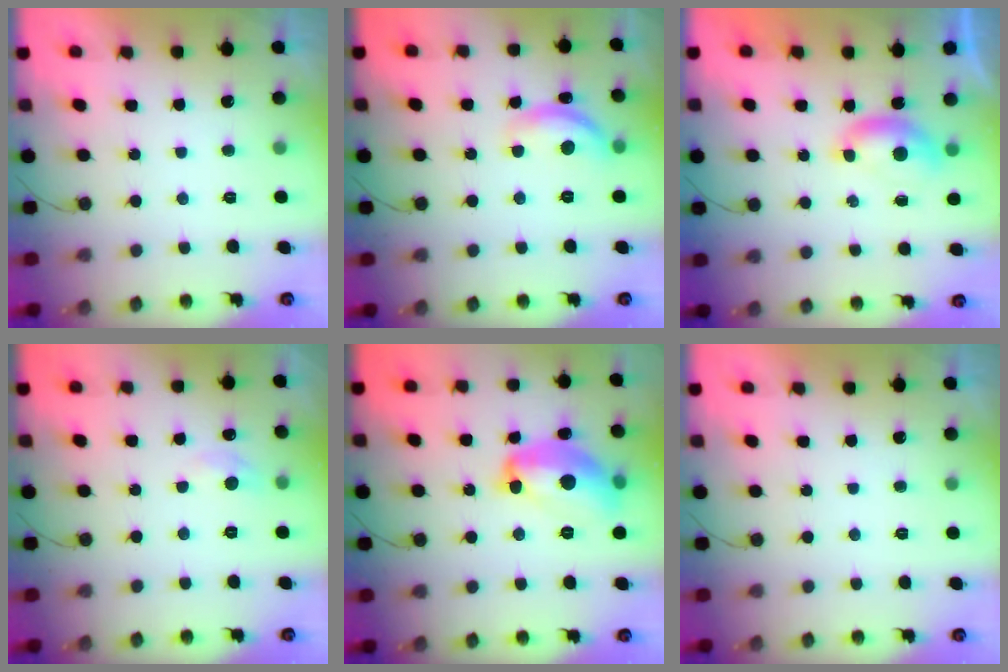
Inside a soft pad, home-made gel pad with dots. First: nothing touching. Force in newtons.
{"total": 11.2, "press": 11.2, "slide": 0.5}
{"total": 5.9, "press": 5.8, "slide": 0.8}
{"total": 5.6, "press": 5.6, "slide": 0.8}
{"total": 15.9, "press": 15.8, "slide": 1.2}
{"total": 0.0}